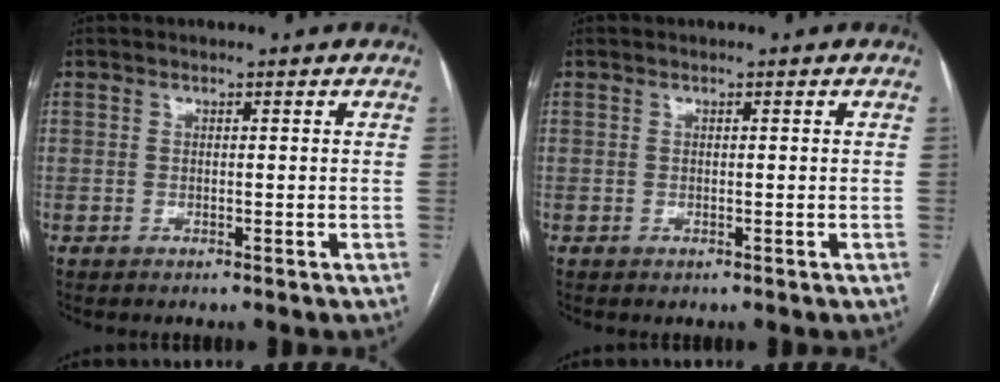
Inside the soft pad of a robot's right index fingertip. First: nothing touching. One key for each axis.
{"total": 0.0}